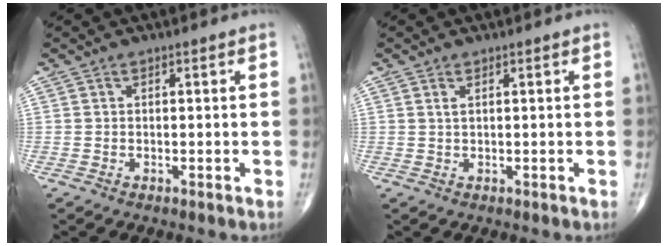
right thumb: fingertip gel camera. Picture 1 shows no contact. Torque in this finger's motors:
{"motor_torque": [-0.27, 0.06, -0.14, -0.26, 0.00]}